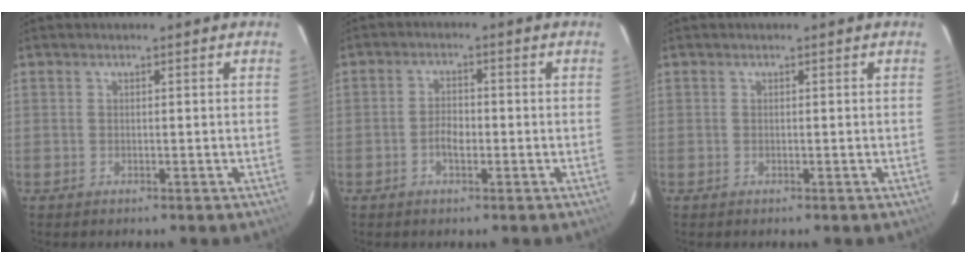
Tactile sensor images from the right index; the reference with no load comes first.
{"total": 3.0, "force": [-1.2, 1.5, 2.4], "torque": [-0.050, 0.005, -0.021]}
{"total": 0.0}